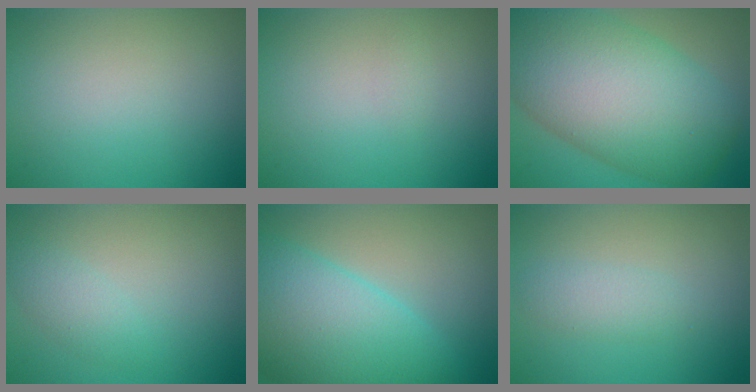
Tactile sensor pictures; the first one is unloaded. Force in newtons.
{"total": 0.5, "press": 0.5, "slide": 0.1}
{"total": 14.5, "press": 14.5, "slide": 0.7}
{"total": 1.6, "press": 1.6, "slide": 0.0}
{"total": 11.0, "press": 11.0, "slide": 0.4}
{"total": 1.7, "press": 1.7, "slide": 0.0}